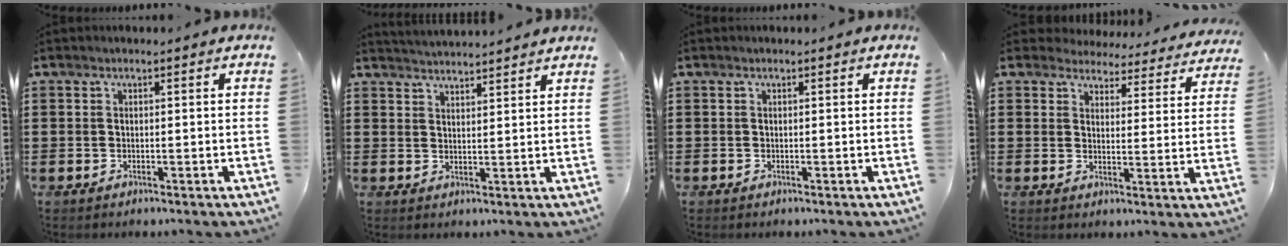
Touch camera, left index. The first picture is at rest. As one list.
[{"total": 3.0, "force": [2.9, -0.6, -0.2], "torque": [-0.004, -0.013, 0.054]}, {"total": 0.0}, {"total": 4.2, "force": [4.1, 0.7, 0.3], "torque": [-0.021, -0.031, 0.068]}]